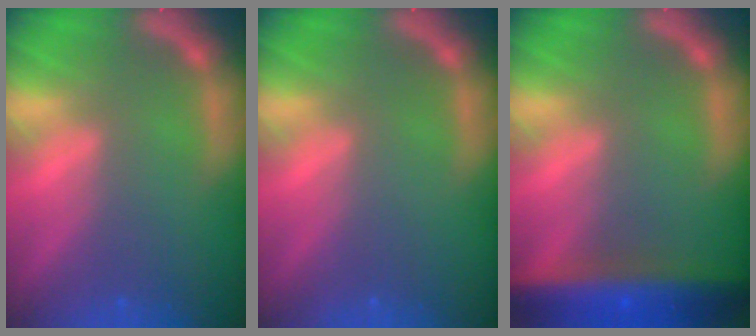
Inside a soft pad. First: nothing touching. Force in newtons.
{"total": 0.0}
{"total": 9.0}